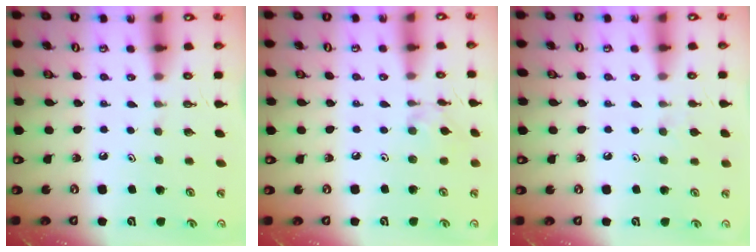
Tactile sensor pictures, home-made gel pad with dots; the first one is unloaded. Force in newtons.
{"total": 3.7, "press": 3.7, "slide": 0.5}
{"total": 4.1, "press": 4.1, "slide": 0.6}